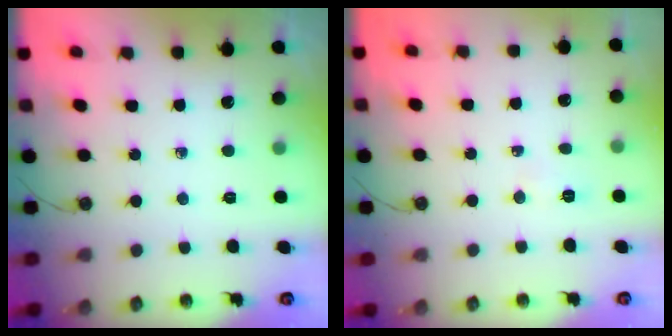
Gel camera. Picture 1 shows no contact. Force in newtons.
{"total": 5.1, "press": 3.0, "slide": 4.1}